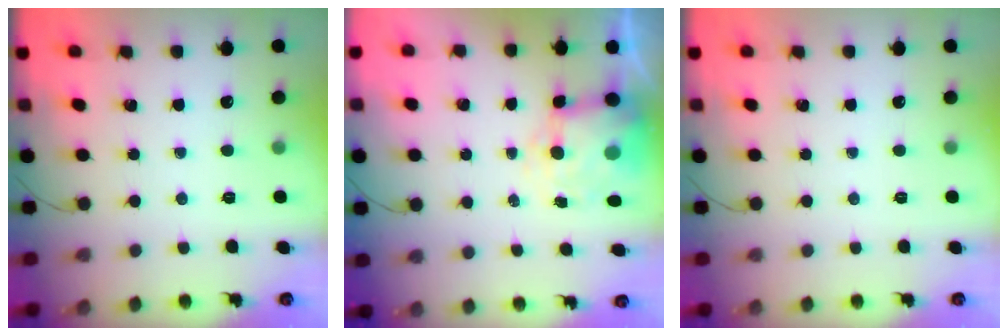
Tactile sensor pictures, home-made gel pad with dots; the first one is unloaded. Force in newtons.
{"total": 8.4, "press": 8.3, "slide": 1.4}
{"total": 0.0}